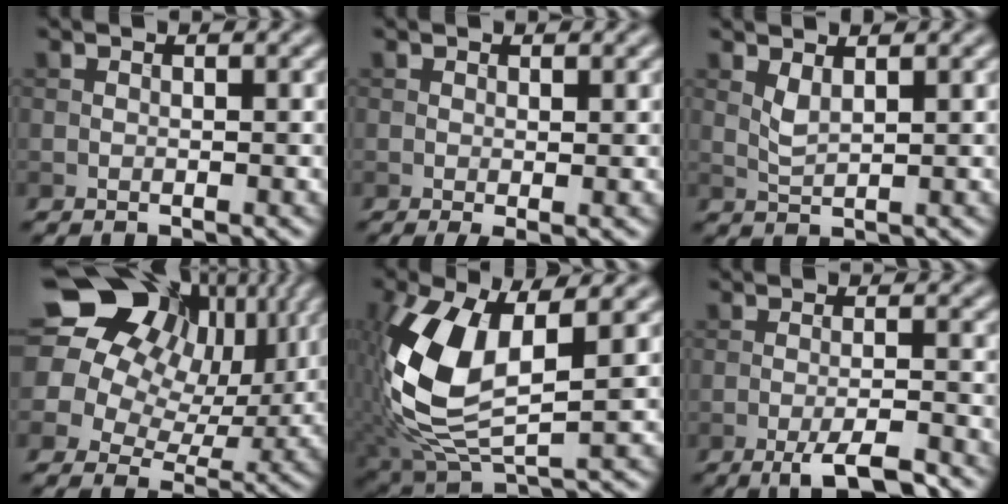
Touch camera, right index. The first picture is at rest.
{"total": 1.0, "force": [0.1, 0.2, 1.0], "torque": [-0.014, -0.005, 0.000]}
{"total": 1.5, "force": [0.9, 0.4, 1.1], "torque": [-0.030, -0.003, 0.022]}
{"total": 15.9, "force": [7.5, 11.6, 7.8], "torque": [-0.192, 0.055, 0.119]}
{"total": 10.5, "force": [1.1, 4.8, 9.3], "torque": [-0.211, -0.004, 0.021]}
{"total": 4.3, "force": [-2.7, 0.7, 3.3], "torque": [-0.055, -0.002, -0.047]}